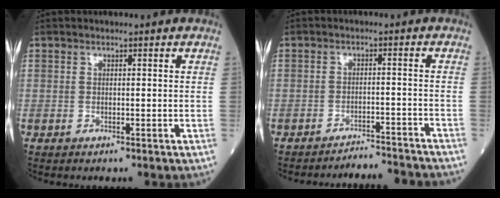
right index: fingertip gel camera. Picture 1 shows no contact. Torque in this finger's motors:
{"motor_torque": [0.07, -0.16, 0.01, 0.05]}